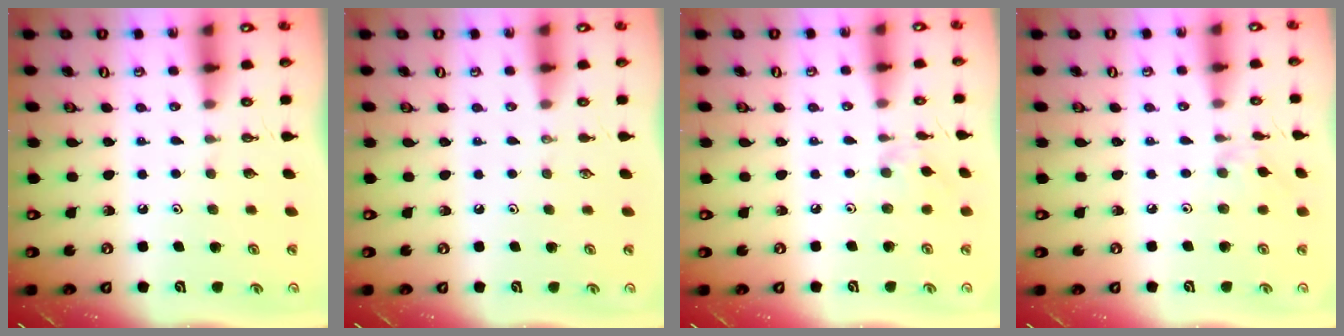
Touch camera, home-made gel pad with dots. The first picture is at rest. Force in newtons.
{"total": 0.0}
{"total": 3.4, "press": 3.3, "slide": 0.7}
{"total": 1.6, "press": 1.5, "slide": 0.4}